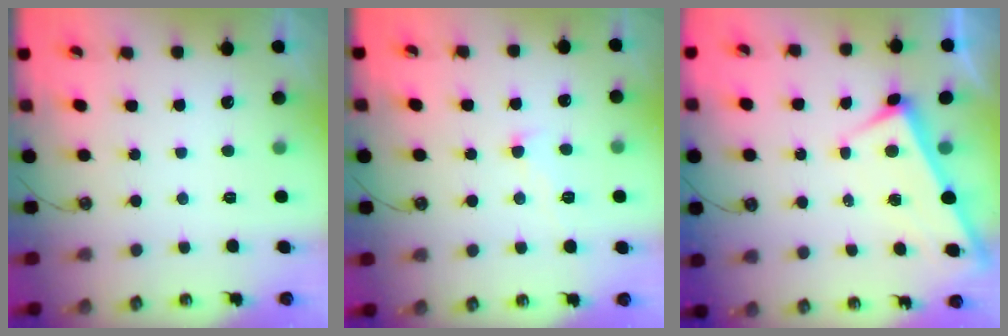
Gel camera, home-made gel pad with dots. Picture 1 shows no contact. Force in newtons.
{"total": 0.9, "press": 0.7, "slide": 0.6}
{"total": 2.7, "press": 2.7, "slide": 0.2}